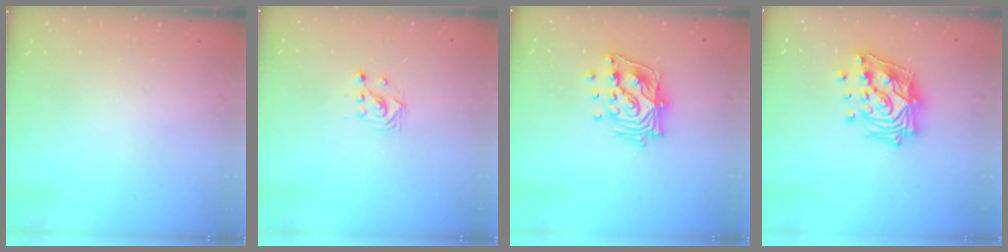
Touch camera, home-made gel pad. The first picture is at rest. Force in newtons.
{"total": 3.0, "press": 3.0, "slide": 0.4}
{"total": 14.9, "press": 14.8, "slide": 2.0}
{"total": 18.9, "press": 18.7, "slide": 2.6}